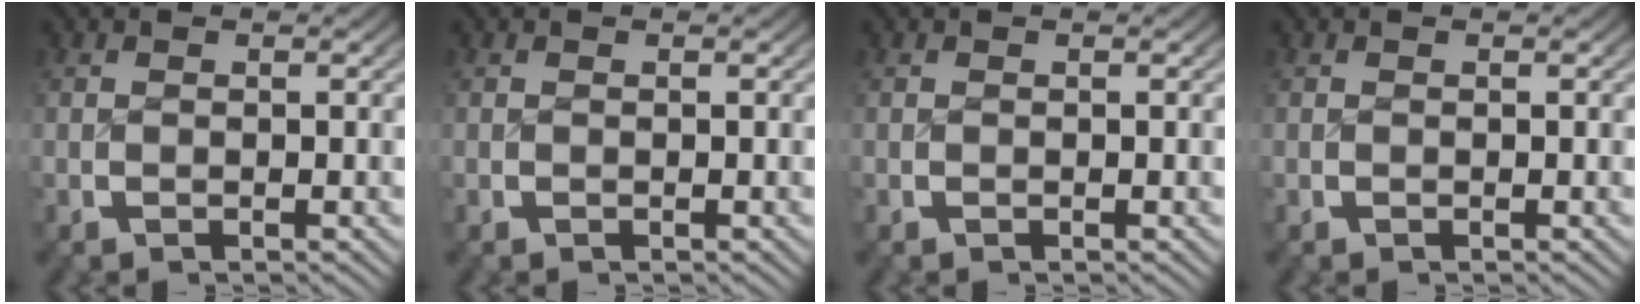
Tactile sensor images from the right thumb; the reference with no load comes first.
{"total": 0.0}
{"total": 0.0}
{"total": 0.0}